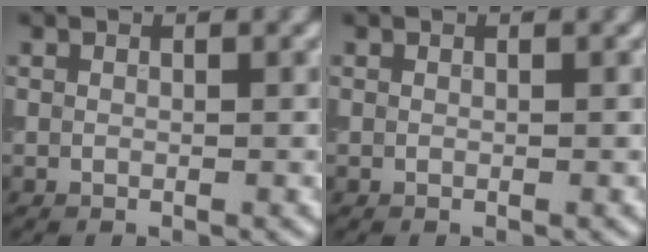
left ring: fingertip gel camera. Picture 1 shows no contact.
{"total": 0.0}